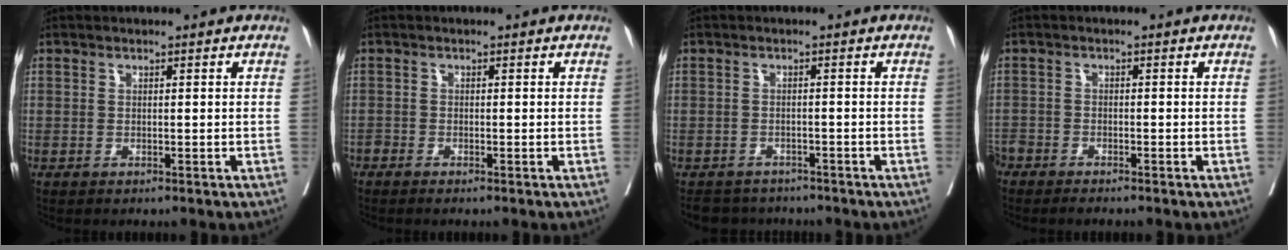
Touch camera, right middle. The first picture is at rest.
{"total": 0.9, "force": [-0.9, 0.1, 0.3], "torque": [-0.007, -0.001, -0.019]}
{"total": 5.1, "force": [-4.7, 2.0, 0.1], "torque": [0.005, 0.001, -0.068]}
{"total": 5.5, "force": [-4.8, 1.6, 2.2], "torque": [-0.044, -0.009, -0.084]}